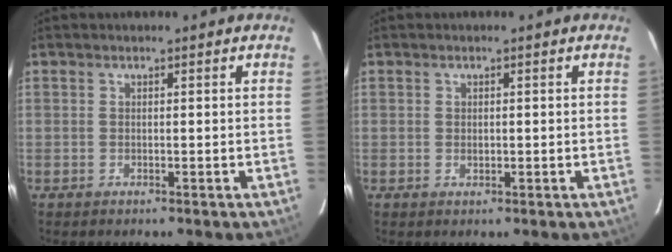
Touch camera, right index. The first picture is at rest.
{"total": 1.0, "force": [0.0, 0.9, 0.4], "torque": [-0.004, 0.000, 0.002]}